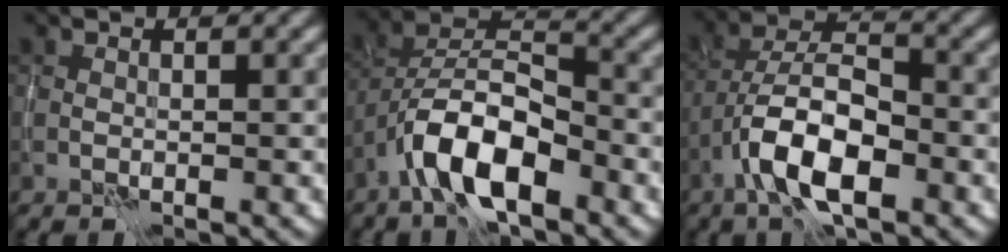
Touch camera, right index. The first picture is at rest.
{"total": 7.5, "force": [-4.3, 2.9, 5.4], "torque": [-0.093, 0.014, -0.085]}
{"total": 7.2, "force": [-3.5, 2.9, 5.5], "torque": [-0.100, 0.010, -0.072]}